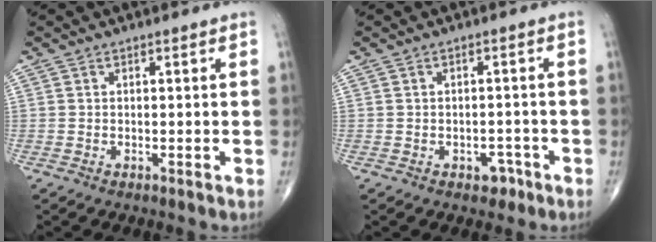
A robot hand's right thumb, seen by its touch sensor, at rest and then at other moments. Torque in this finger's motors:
{"motor_torque": [2.55, 2.46, -0.07, -0.52, 0.01]}